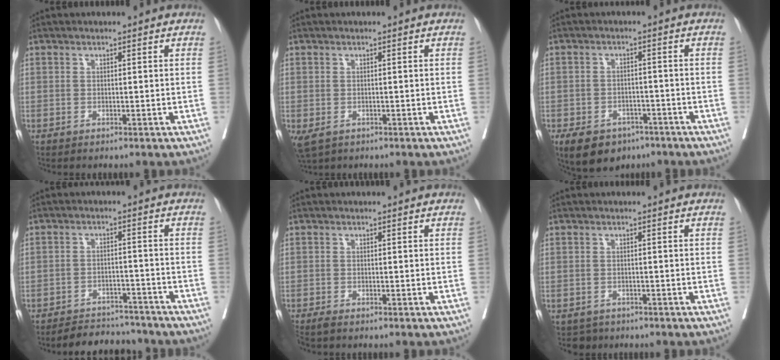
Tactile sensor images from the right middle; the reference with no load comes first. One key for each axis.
{"total": 3.3, "fx": -1.5, "fy": 2.2, "fz": 1.9, "tx": -0.039, "ty": -0.009, "tz": -0.017}
{"total": 8.6, "fx": -5.7, "fy": 5.3, "fz": 3.7, "tx": -0.064, "ty": 0.000, "tz": -0.084}
{"total": 7.3, "fx": -6.9, "fy": 2.2, "fz": 0.5, "tx": 0.006, "ty": 0.008, "tz": -0.100}
{"total": 1.1, "fx": -1.0, "fy": 0.0, "fz": 0.4, "tx": -0.015, "ty": -0.005, "tz": -0.020}
{"total": 2.1, "fx": -1.6, "fy": 1.4, "fz": -0.1, "tx": -0.001, "ty": 0.002, "tz": -0.026}